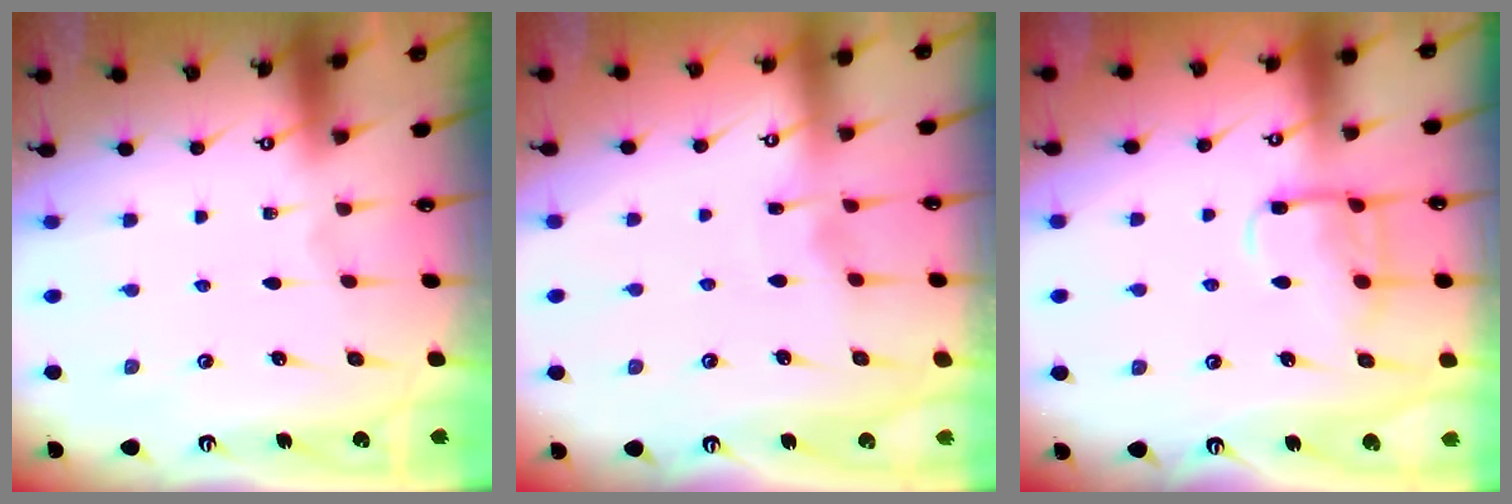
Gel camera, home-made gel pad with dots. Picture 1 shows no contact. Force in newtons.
{"total": 2.9, "press": 2.9, "slide": 0.4}
{"total": 12.0, "press": 12.0, "slide": 1.2}